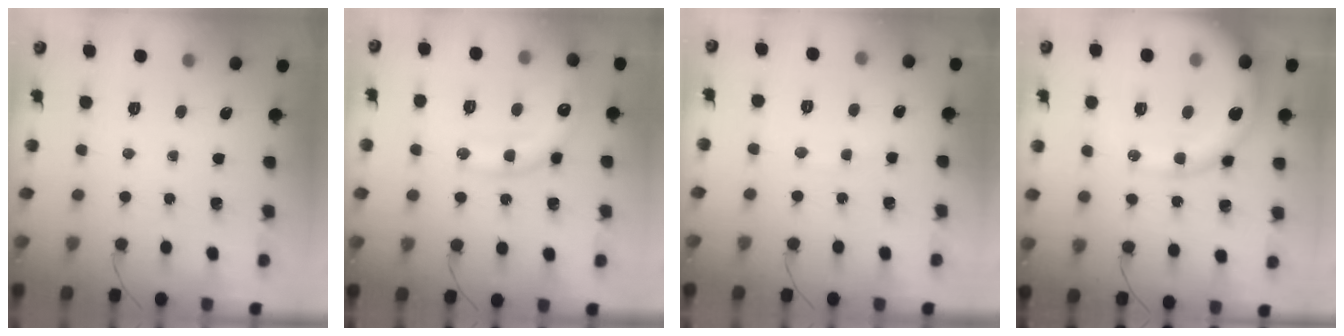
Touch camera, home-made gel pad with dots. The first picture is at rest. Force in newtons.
{"total": 16.5, "press": 16.4, "slide": 2.1}
{"total": 6.3, "press": 6.2, "slide": 1.4}
{"total": 17.0, "press": 16.5, "slide": 4.0}